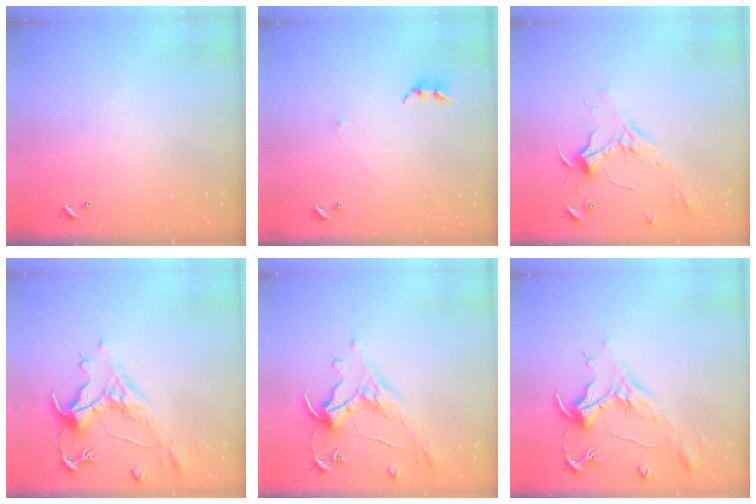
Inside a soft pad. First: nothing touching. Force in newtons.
{"total": 1.1, "press": 1.1, "slide": 0.3}
{"total": 2.3, "press": 2.2, "slide": 0.6}
{"total": 1.5, "press": 0.4, "slide": 1.4}
{"total": 0.9, "press": 0.7, "slide": 0.5}
{"total": 2.1, "press": 1.6, "slide": 1.3}